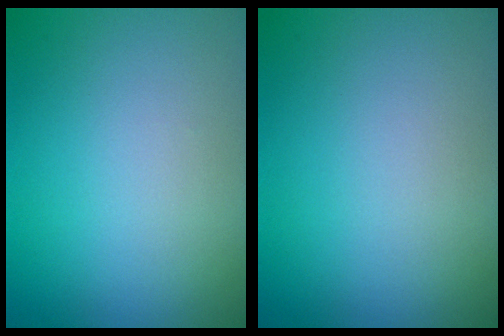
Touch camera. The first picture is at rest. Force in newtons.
{"total": 0.0}